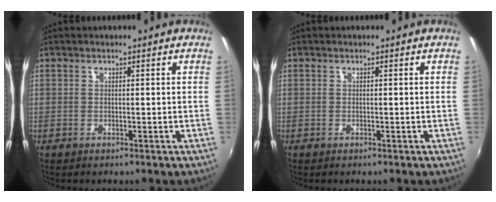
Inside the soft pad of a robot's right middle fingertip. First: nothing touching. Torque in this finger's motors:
{"motor_torque": [0.10, -0.05, 0.04, 0.00]}